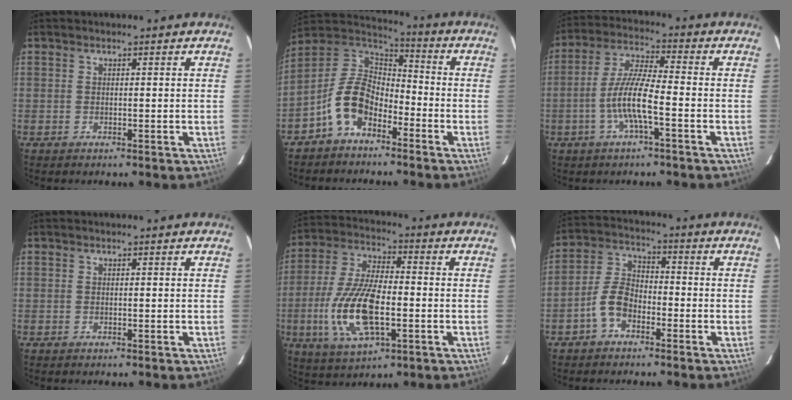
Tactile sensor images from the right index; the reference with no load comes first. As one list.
[{"total": 11.2, "force": [-6.0, 6.8, 6.6], "torque": [-0.144, 0.024, -0.122]}, {"total": 8.7, "force": [-3.1, 1.0, 8.0], "torque": [-0.170, 0.004, -0.061]}, {"total": 0.0}, {"total": 15.5, "force": [-3.7, 6.3, 13.7], "torque": [-0.291, -0.008, -0.068]}, {"total": 6.6, "force": [-3.6, 4.0, 3.8], "torque": [-0.085, 0.019, -0.073]}]